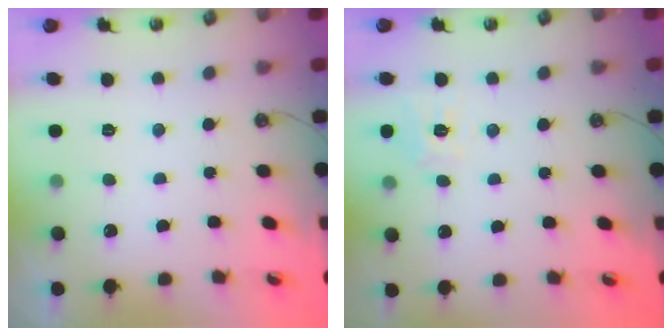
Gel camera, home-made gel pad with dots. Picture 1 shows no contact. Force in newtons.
{"total": 8.3, "press": 8.3, "slide": 1.1}